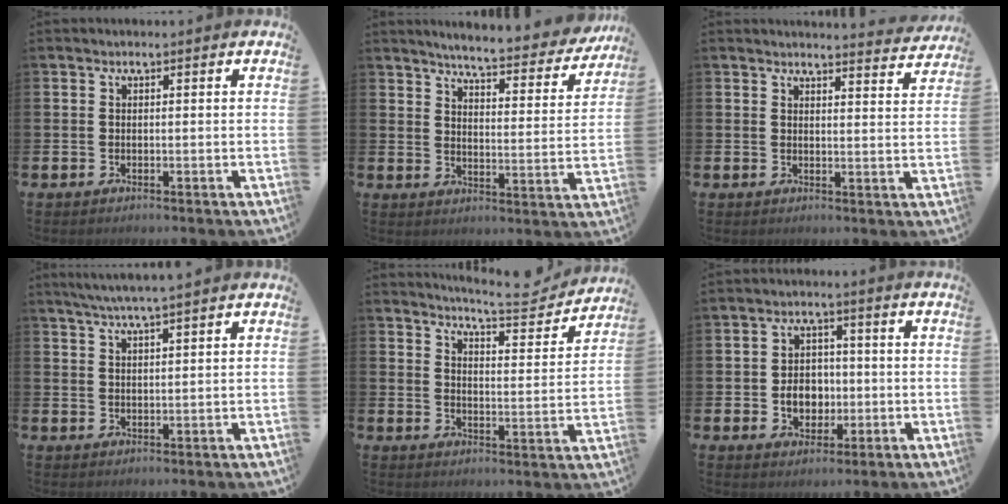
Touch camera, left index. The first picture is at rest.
{"total": 5.4, "force": [5.2, 0.3, 1.5], "torque": [-0.046, -0.042, 0.083]}
{"total": 3.5, "force": [3.5, 0.0, 0.1], "torque": [0.012, -0.030, 0.057]}
{"total": 3.7, "force": [3.3, -0.5, 1.4], "torque": [-0.040, -0.006, 0.061]}
{"total": 6.0, "force": [5.9, 0.4, 1.2], "torque": [-0.027, -0.049, 0.095]}
{"total": 4.8, "force": [-0.7, 4.0, 2.6], "torque": [-0.031, 0.000, -0.022]}